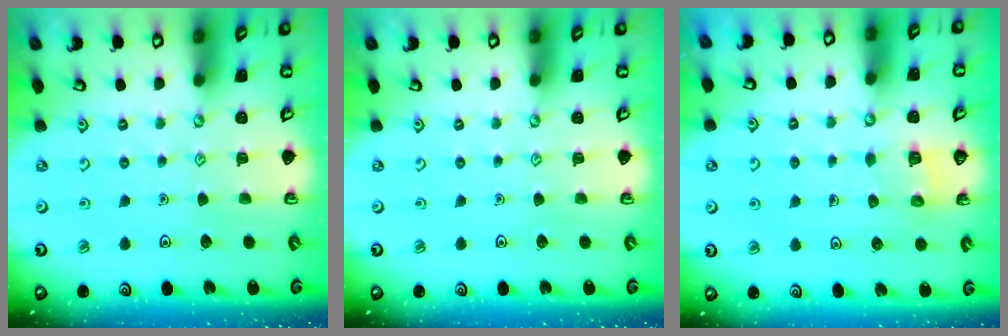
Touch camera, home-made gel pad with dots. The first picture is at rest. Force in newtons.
{"total": 0.0}
{"total": 2.2, "press": 2.2, "slide": 0.1}